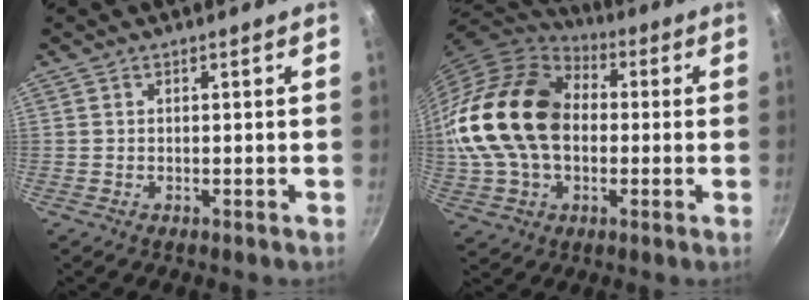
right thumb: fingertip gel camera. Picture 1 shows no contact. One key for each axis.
{"total": 23.1, "fx": 0.7, "fy": 16.3, "fz": 16.3, "tx": -0.304, "ty": 0.036, "tz": 0.012}